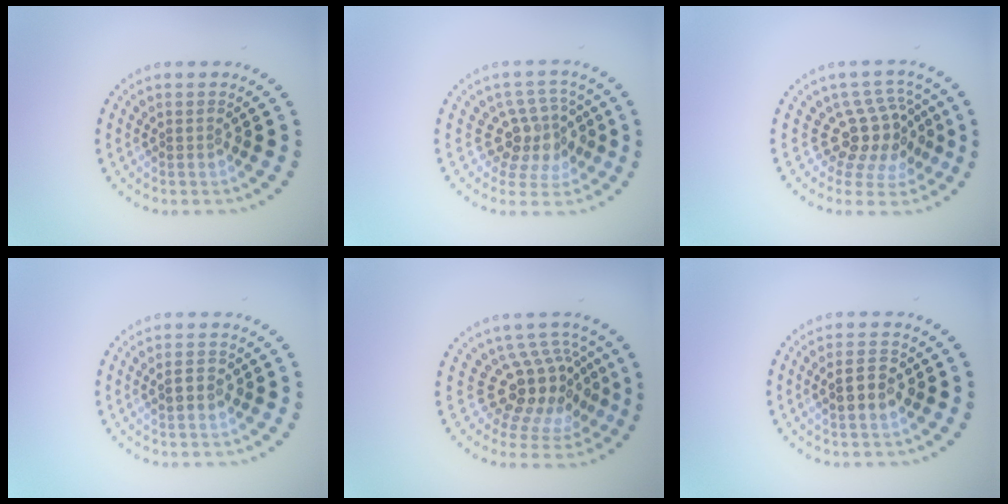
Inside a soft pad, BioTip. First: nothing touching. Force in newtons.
{"total": 3.6, "press": 2.8, "slide": 2.4}
{"total": 4.1, "press": 2.8, "slide": 2.9}
{"total": 1.6, "press": 1.6, "slide": 0.1}
{"total": 5.1, "press": 3.7, "slide": 3.5}
{"total": 2.9, "press": 2.8, "slide": 0.4}